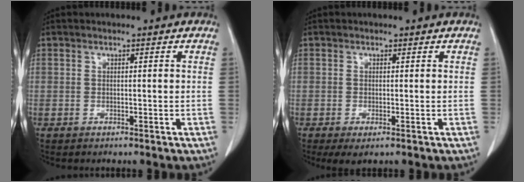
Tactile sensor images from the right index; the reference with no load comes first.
{"total": 2.0, "force": [-0.7, 0.8, 1.7], "torque": [-0.030, -0.003, -0.006]}